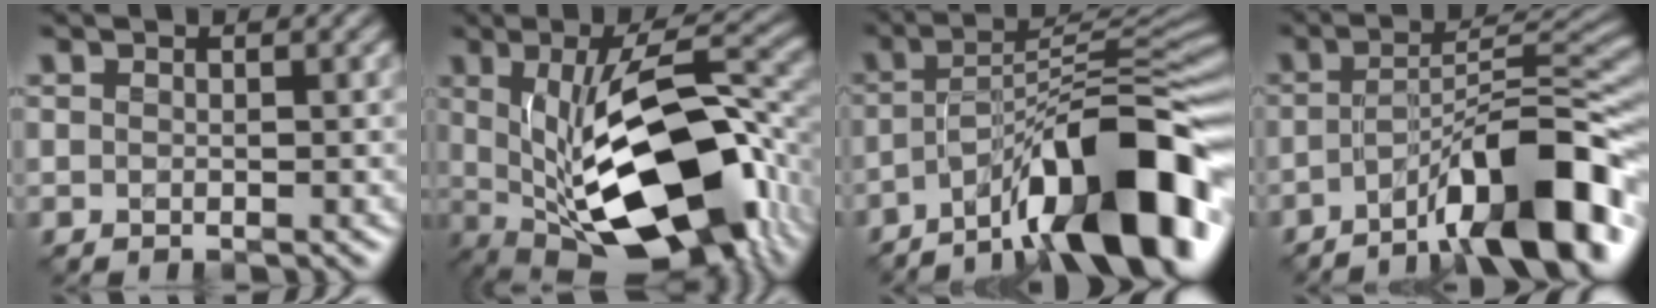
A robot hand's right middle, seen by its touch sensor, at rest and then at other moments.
{"total": 16.0, "force": [-1.8, 6.7, 14.4], "torque": [-0.204, -0.003, -0.019]}
{"total": 12.9, "force": [-7.3, 3.3, 10.1], "torque": [-0.141, 0.023, -0.129]}
{"total": 10.7, "force": [-5.9, 2.6, 8.6], "torque": [-0.119, 0.021, -0.103]}